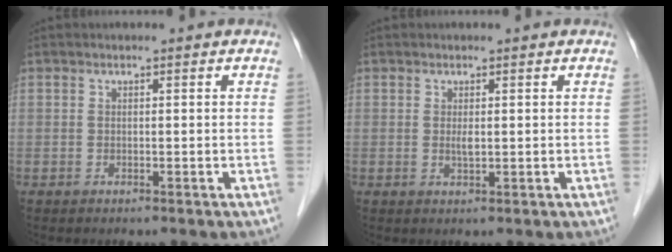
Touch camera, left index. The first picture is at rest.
{"total": 0.9, "force": [0.1, 0.3, 0.9], "torque": [-0.021, -0.003, 0.003]}